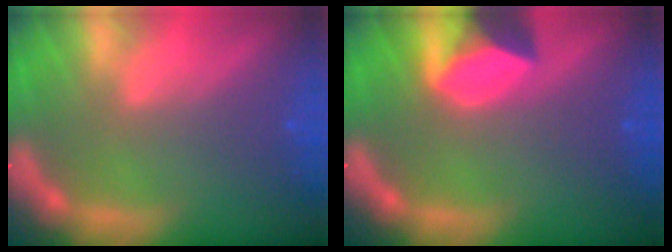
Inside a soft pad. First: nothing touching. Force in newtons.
{"total": 5.4}